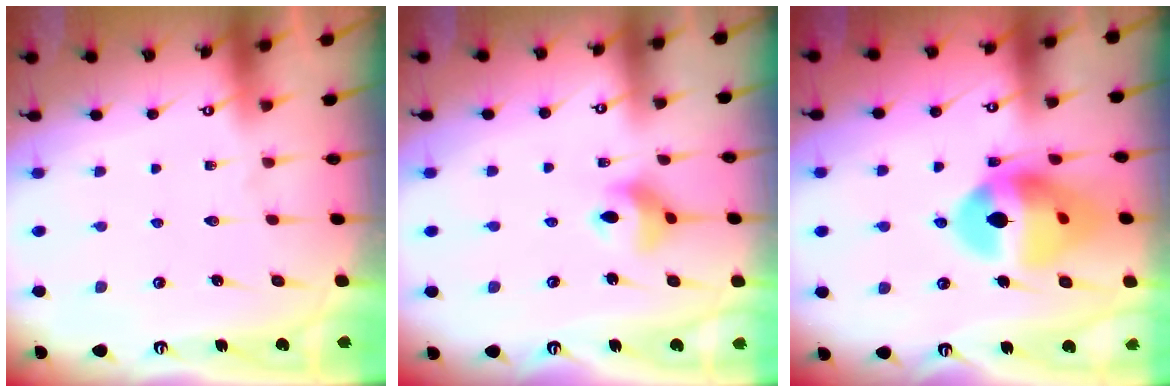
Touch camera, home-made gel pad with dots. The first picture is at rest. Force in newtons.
{"total": 8.6, "press": 8.3, "slide": 2.4}
{"total": 15.6, "press": 14.5, "slide": 5.7}